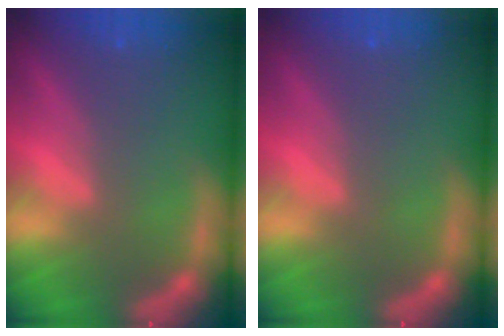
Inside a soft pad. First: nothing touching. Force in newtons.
{"total": 0.0}